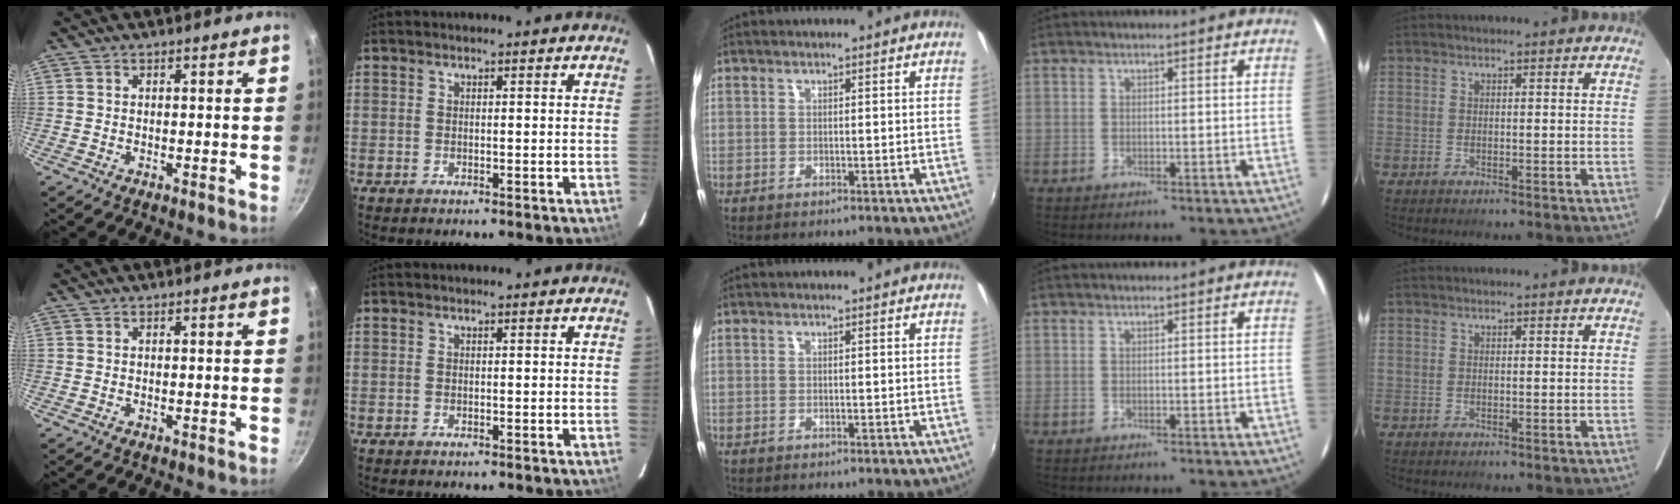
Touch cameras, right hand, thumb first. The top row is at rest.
{}